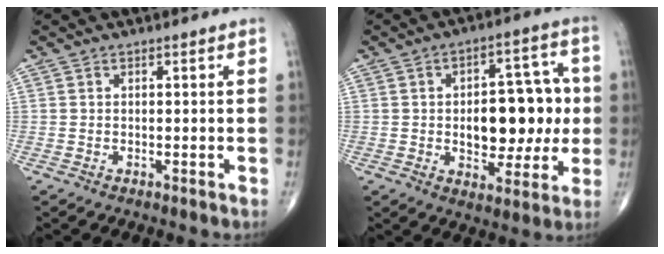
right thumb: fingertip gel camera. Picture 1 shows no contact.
{"total": 15.8, "force": [-0.2, 9.1, 12.9], "torque": [-0.130, 0.024, 0.003]}